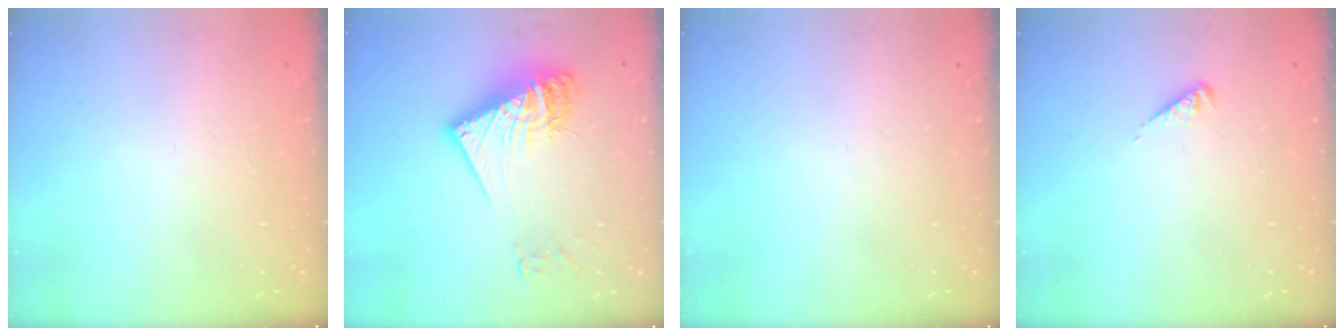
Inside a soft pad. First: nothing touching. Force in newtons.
{"total": 16.1, "press": 16.0, "slide": 1.7}
{"total": 0.0}
{"total": 2.6, "press": 2.5, "slide": 0.5}